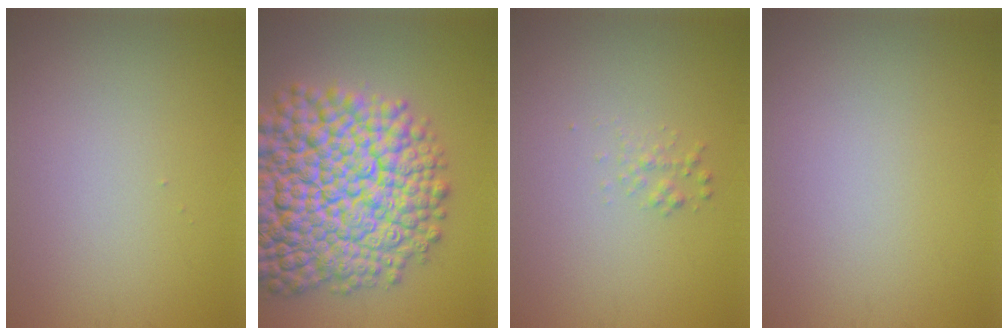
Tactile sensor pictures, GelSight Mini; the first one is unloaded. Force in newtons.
{"total": 17.0, "press": 17.0, "slide": 0.7}
{"total": 0.9, "press": 0.9, "slide": 0.1}
{"total": 0.0}